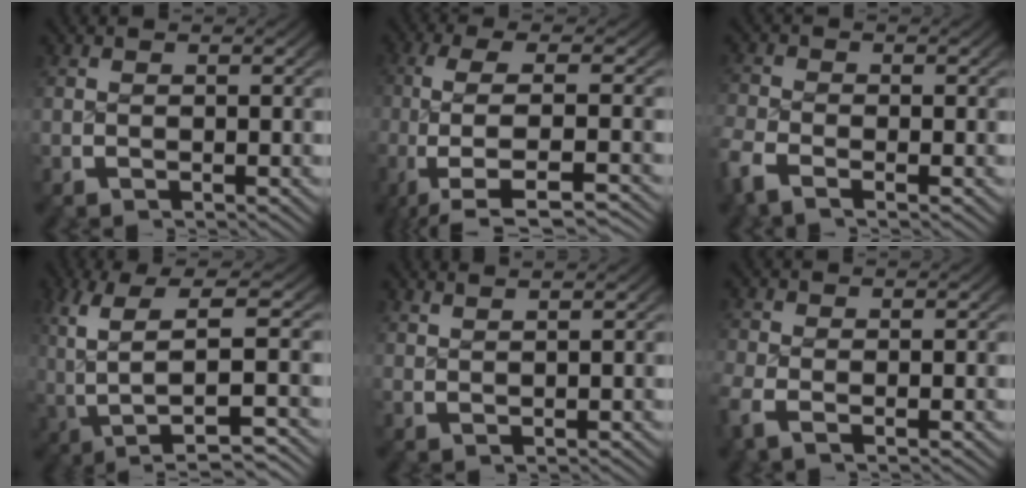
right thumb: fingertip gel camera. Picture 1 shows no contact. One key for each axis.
{"total": 9.1, "fx": -1.6, "fy": 4.1, "fz": 7.9, "tx": -0.182, "ty": -0.021, "tz": -0.008}
{"total": 2.6, "fx": -1.9, "fy": 1.4, "fz": 1.3, "tx": -0.032, "ty": -0.007, "tz": -0.040}
{"total": 9.6, "fx": 0.9, "fy": 4.2, "fz": 8.6, "tx": -0.169, "ty": -0.009, "tz": 0.029}
{"total": 1.9, "fx": 1.8, "fy": -0.1, "fz": 0.6, "tx": -0.005, "ty": 0.006, "tz": 0.036}
{"total": 1.9, "fx": -0.9, "fy": 0.9, "fz": 1.3, "tx": -0.040, "ty": -0.010, "tz": -0.015}